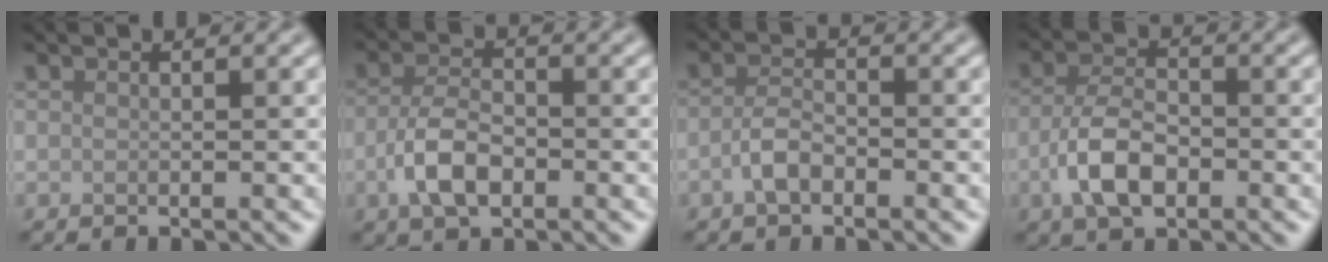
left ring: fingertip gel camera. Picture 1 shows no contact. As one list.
[{"total": 4.3, "force": [-1.7, 2.3, 3.3], "torque": [-0.065, 0.001, -0.037]}, {"total": 2.4, "force": [-1.2, 1.1, 1.7], "torque": [-0.036, 0.005, -0.029]}, {"total": 4.9, "force": [-2.0, 2.5, 3.7], "torque": [-0.074, 0.002, -0.043]}]